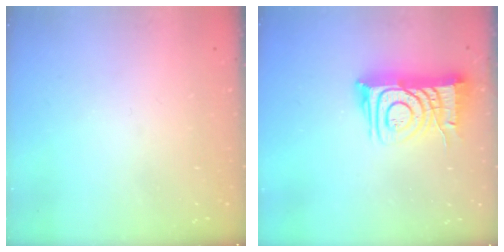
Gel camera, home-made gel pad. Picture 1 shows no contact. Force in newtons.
{"total": 14.3, "press": 14.2, "slide": 1.6}